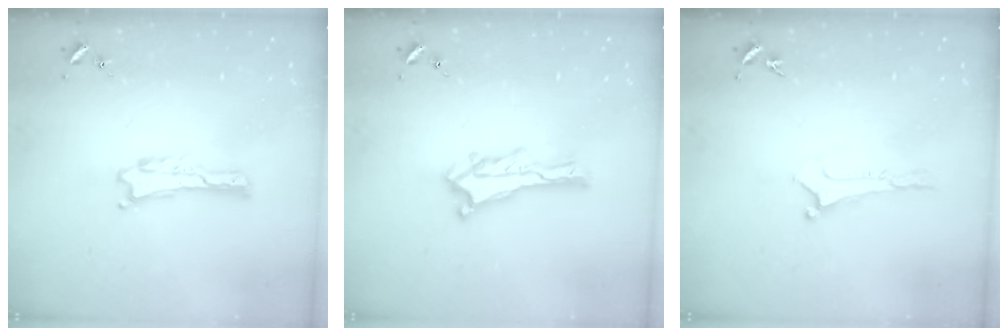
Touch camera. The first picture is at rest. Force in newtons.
{"total": 1.2, "press": 1.2, "slide": 0.2}
{"total": 0.0}